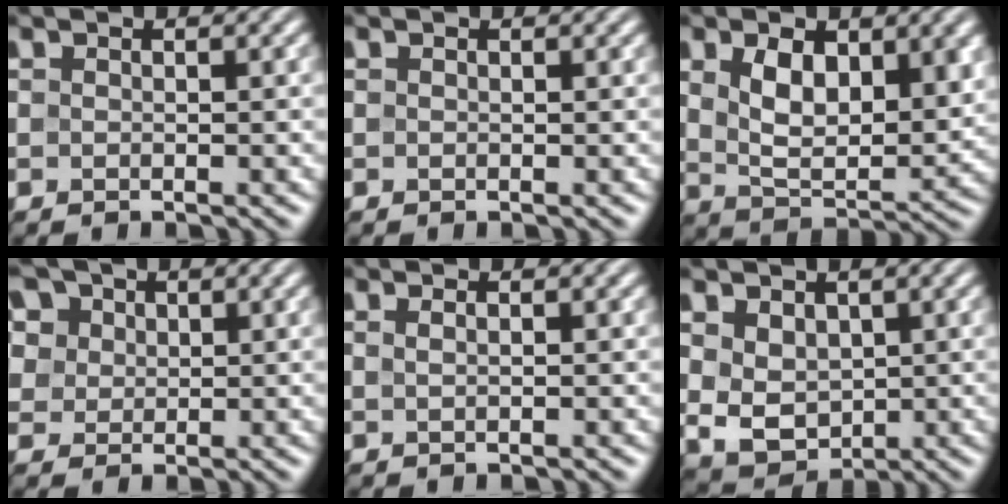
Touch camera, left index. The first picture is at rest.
{"total": 0.0}
{"total": 7.0, "force": [2.0, 3.7, 5.6], "torque": [-0.103, -0.009, 0.043]}
{"total": 8.9, "force": [4.9, 6.4, 3.9], "torque": [-0.096, 0.024, 0.065]}
{"total": 1.1, "force": [0.5, 0.5, 0.9], "torque": [-0.008, -0.004, 0.001]}
{"total": 4.0, "force": [1.1, 2.9, 2.5], "torque": [-0.054, -0.008, 0.026]}